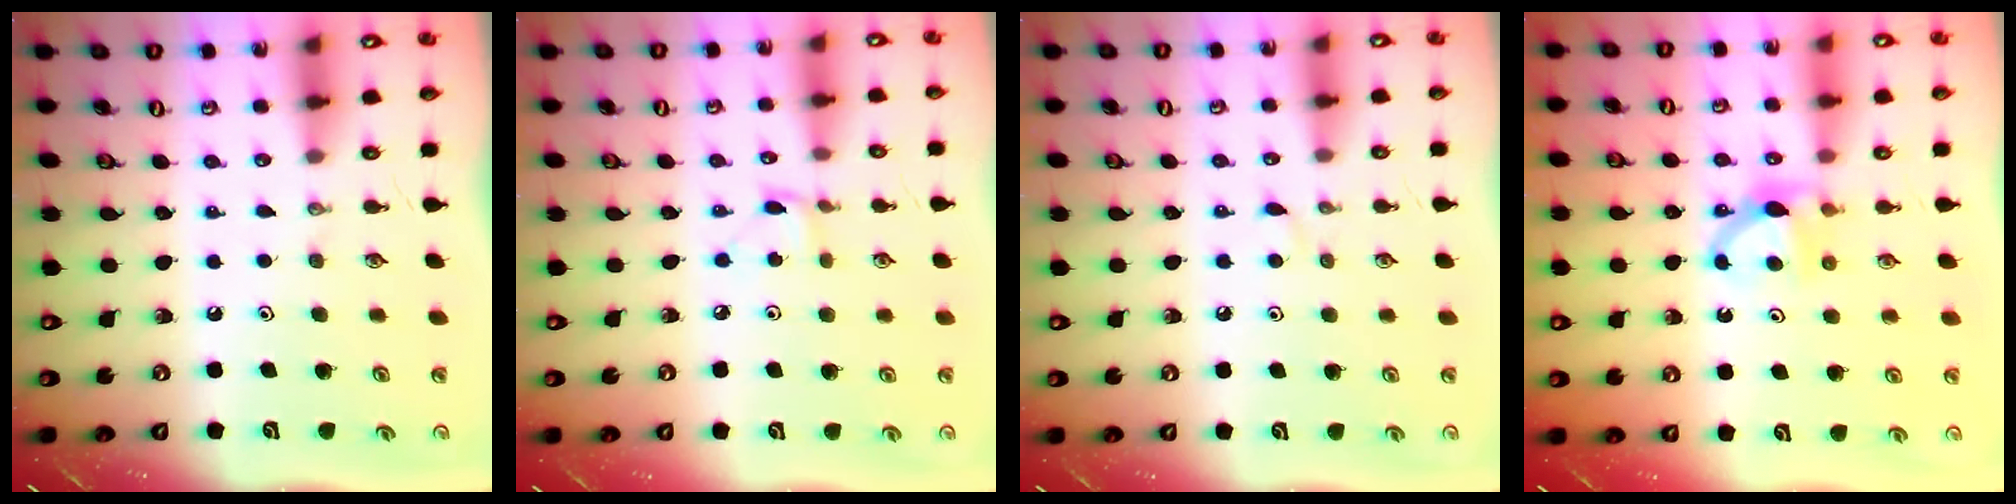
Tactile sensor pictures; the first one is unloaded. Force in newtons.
{"total": 2.8, "press": 2.8, "slide": 0.3}
{"total": 3.3, "press": 3.2, "slide": 0.4}
{"total": 6.3, "press": 6.3, "slide": 0.7}